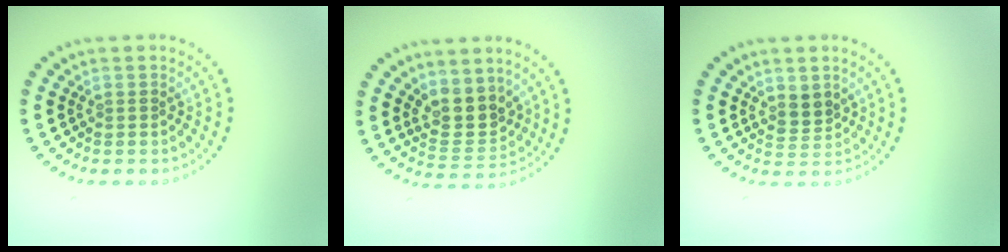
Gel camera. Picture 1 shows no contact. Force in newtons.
{"total": 3.5, "press": 3.1, "slide": 1.6}
{"total": 1.9, "press": 1.5, "slide": 1.2}